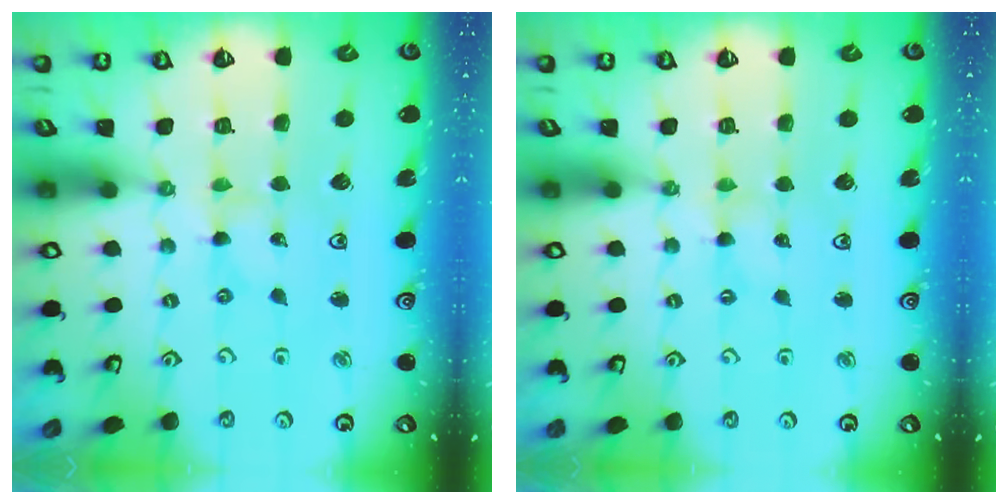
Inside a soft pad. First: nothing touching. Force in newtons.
{"total": 1.2, "press": 1.1, "slide": 0.3}